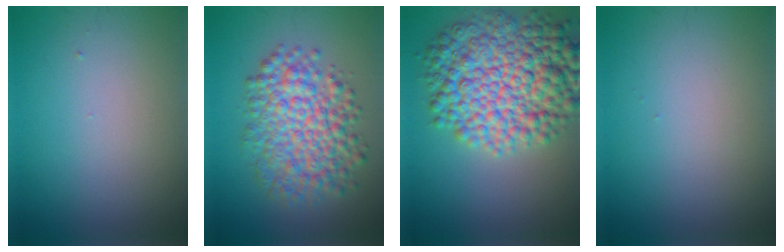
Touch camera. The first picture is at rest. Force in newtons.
{"total": 7.4, "press": 7.4, "slide": 0.1}
{"total": 11.3, "press": 11.3, "slide": 0.1}
{"total": 0.0}